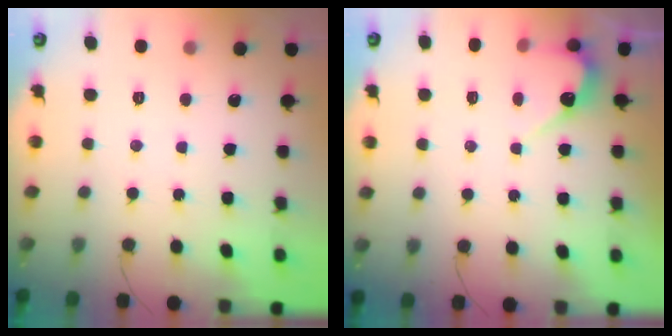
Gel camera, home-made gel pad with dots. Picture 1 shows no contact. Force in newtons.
{"total": 3.9, "press": 3.9, "slide": 0.2}